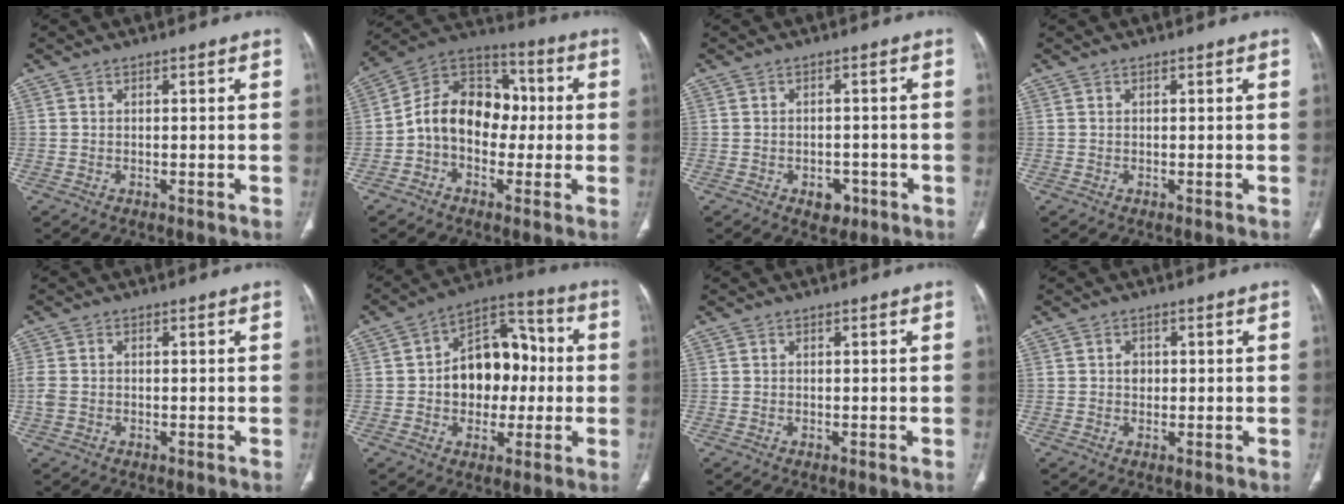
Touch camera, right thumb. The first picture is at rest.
{"total": 14.6, "force": [-1.0, 10.8, 9.8], "torque": [-0.126, 0.042, -0.032]}
{"total": 3.7, "force": [-1.8, 2.6, 2.0], "torque": [-0.010, 0.008, -0.018]}
{"total": 0.0}
{"total": 2.7, "force": [-0.2, 2.0, 1.8], "torque": [-0.057, 0.008, -0.002]}
{"total": 15.4, "force": [-0.2, 10.9, 10.9], "torque": [-0.108, 0.036, -0.007]}
{"total": 0.0}
{"total": 1.9, "force": [0.2, 1.5, 1.0], "torque": [-0.008, 0.003, 0.004]}